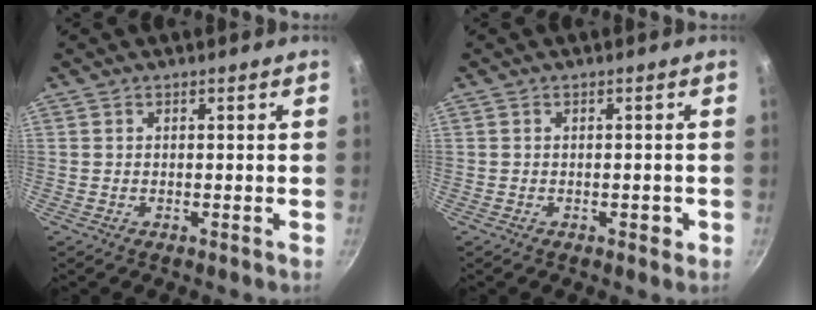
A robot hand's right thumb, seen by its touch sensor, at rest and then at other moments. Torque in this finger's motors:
{"motor_torque": [-0.13, 0.05, -0.06, -0.09, -0.03]}